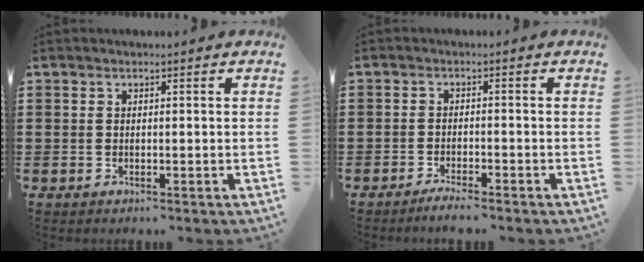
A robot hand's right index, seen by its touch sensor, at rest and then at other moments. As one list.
[{"total": 2.0, "force": [-1.9, -0.3, 0.5], "torque": [-0.009, 0.001, -0.036]}]